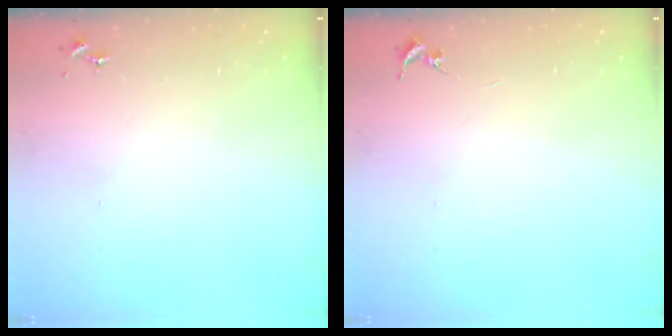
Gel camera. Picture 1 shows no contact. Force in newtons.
{"total": 0.0}